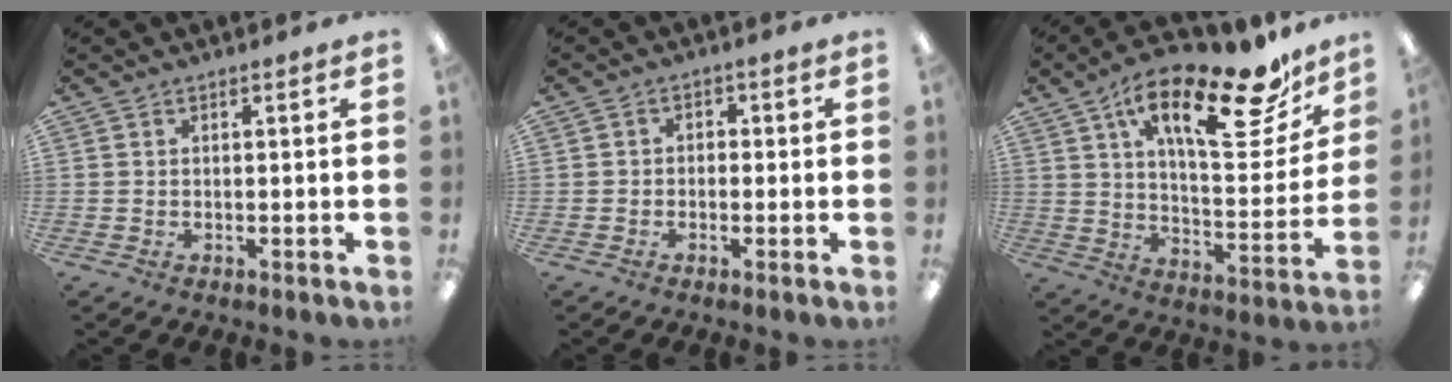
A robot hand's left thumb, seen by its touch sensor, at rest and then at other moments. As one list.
[{"total": 1.9, "force": [-1.3, 1.2, 0.4], "torque": [-0.007, 0.010, -0.028]}, {"total": 24.1, "force": [15.0, 8.7, 16.8], "torque": [-0.249, -0.085, 0.243]}]